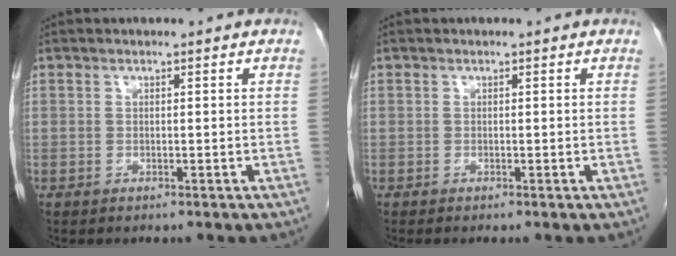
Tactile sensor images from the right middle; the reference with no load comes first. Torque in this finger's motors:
{"motor_torque": [0.09, -0.06, 0.03, 0.02]}